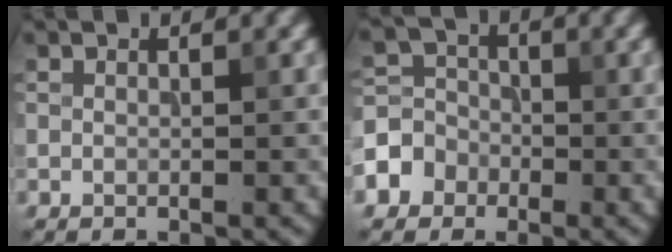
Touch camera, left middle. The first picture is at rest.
{"total": 4.6, "force": [-2.2, 3.9, 0.9], "torque": [0.003, 0.001, -0.055]}